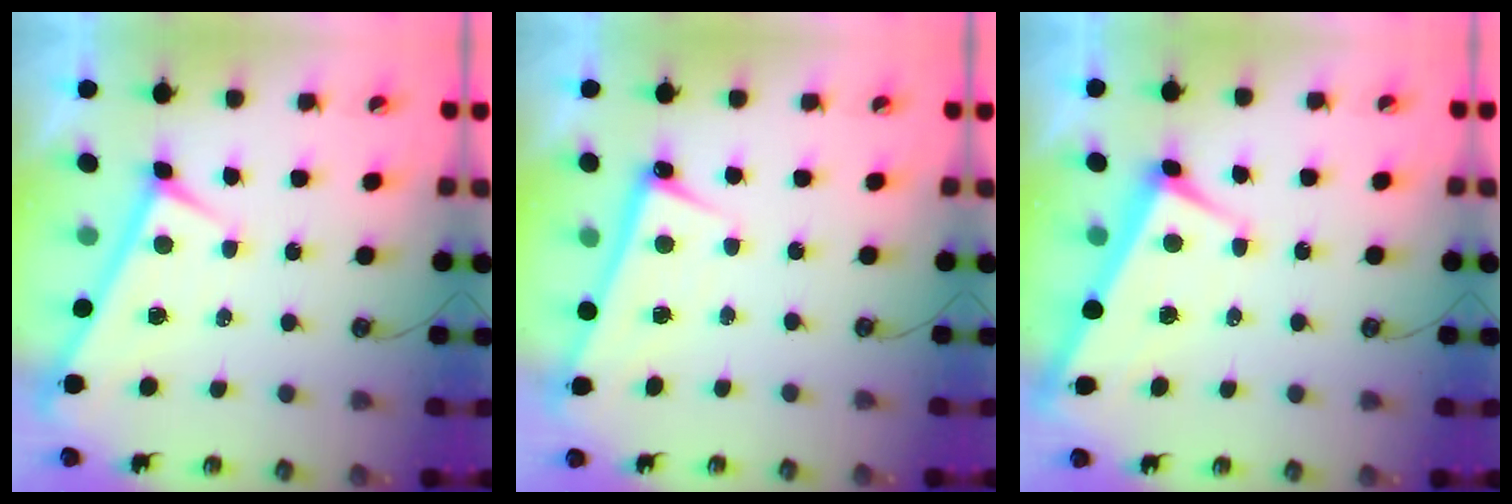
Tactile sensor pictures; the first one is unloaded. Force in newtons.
{"total": 2.1, "press": 2.1, "slide": 0.5}
{"total": 2.5, "press": 2.3, "slide": 0.9}